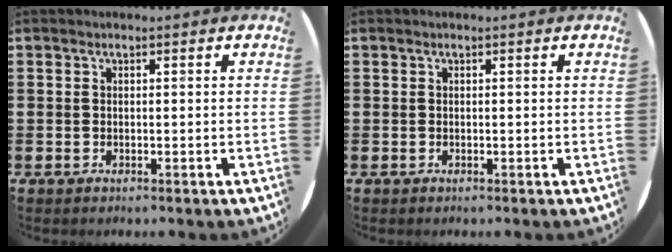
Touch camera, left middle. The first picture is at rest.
{"total": 0.0}